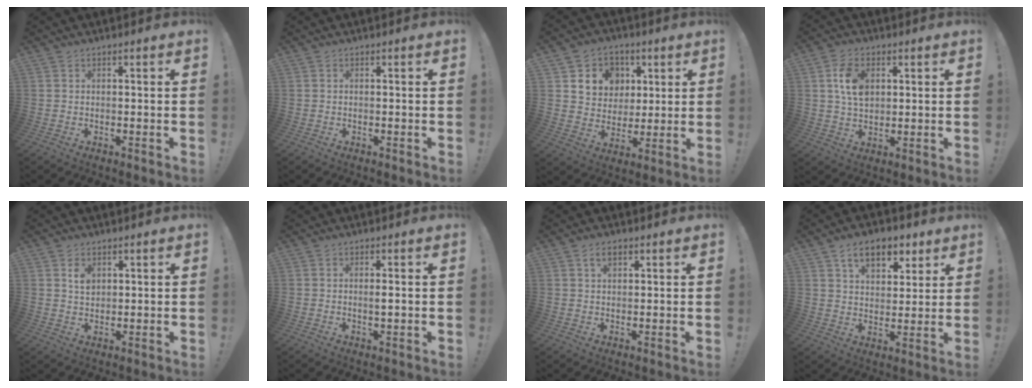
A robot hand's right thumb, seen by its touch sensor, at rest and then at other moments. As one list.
[{"total": 0.0}, {"total": 10.0, "force": [3.5, 9.0, 2.4], "torque": [-0.035, -0.020, 0.073]}, {"total": 8.8, "force": [2.4, 6.0, 6.1], "torque": [-0.110, 0.007, 0.046]}, {"total": 3.7, "force": [1.6, 2.5, 2.2], "torque": [-0.021, -0.009, 0.024]}, {"total": 1.5, "force": [0.3, 0.1, 1.5], "torque": [-0.021, -0.003, 0.002]}, {"total": 3.4, "force": [1.7, 1.8, 2.4], "torque": [-0.040, 0.002, 0.029]}, {"total": 11.6, "force": [6.4, 6.9, 6.8], "torque": [-0.100, -0.019, 0.119]}]